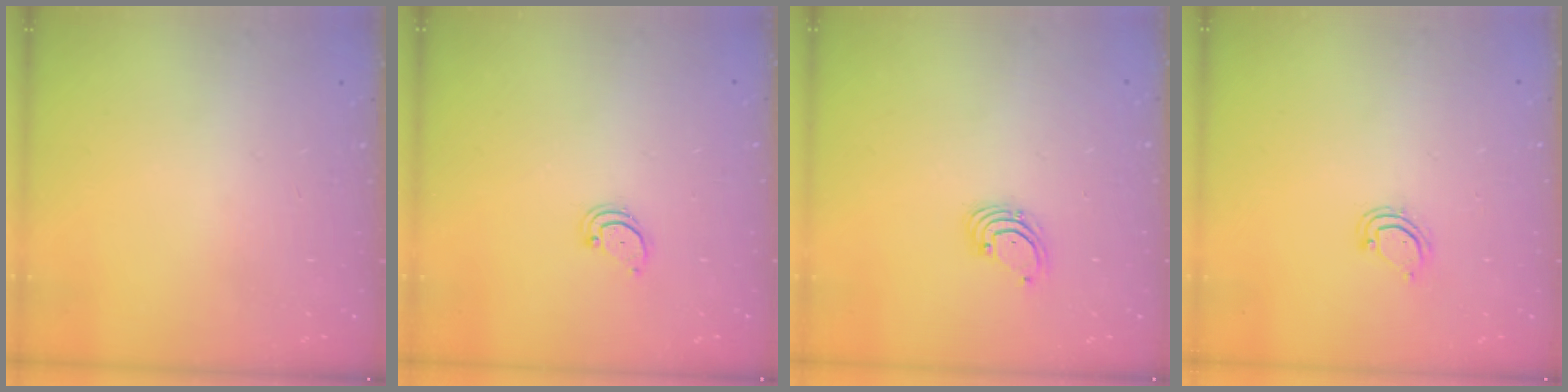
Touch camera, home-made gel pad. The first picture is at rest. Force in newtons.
{"total": 2.2, "press": 2.2, "slide": 0.3}
{"total": 1.8, "press": 1.8, "slide": 0.2}
{"total": 4.4, "press": 4.4, "slide": 0.2}